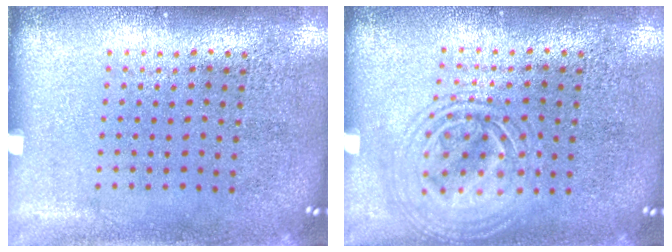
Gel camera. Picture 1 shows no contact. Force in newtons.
{"total": 1.7, "press": 1.7, "slide": 0.3}